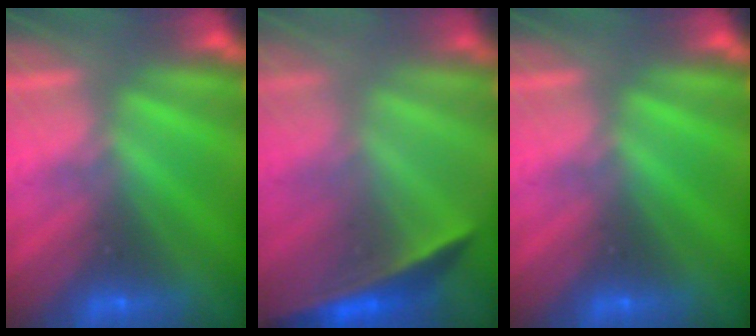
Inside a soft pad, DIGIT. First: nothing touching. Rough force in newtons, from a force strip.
{"total": 1.7}
{"total": 0.0}